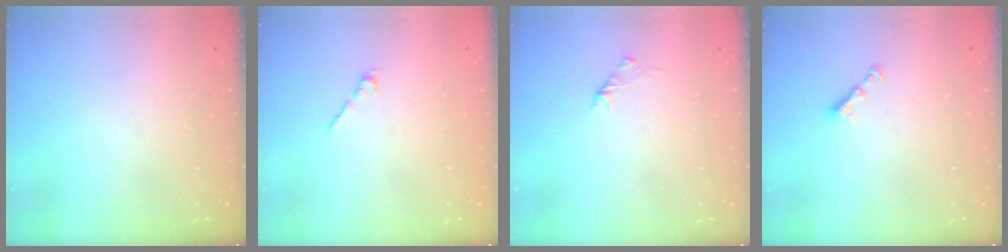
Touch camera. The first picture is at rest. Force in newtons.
{"total": 2.1, "press": 2.0, "slide": 0.7}
{"total": 1.6, "press": 1.4, "slide": 0.6}
{"total": 2.8, "press": 2.7, "slide": 0.5}